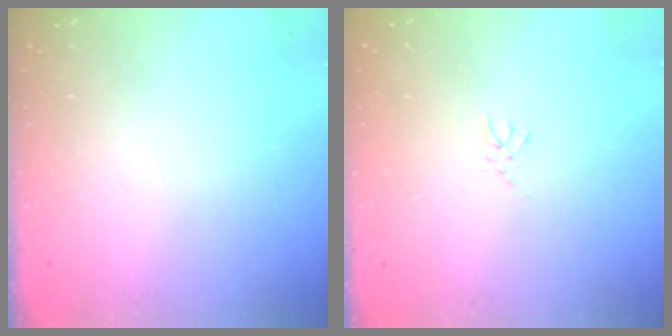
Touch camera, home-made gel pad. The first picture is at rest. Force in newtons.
{"total": 2.1, "press": 2.1, "slide": 0.3}